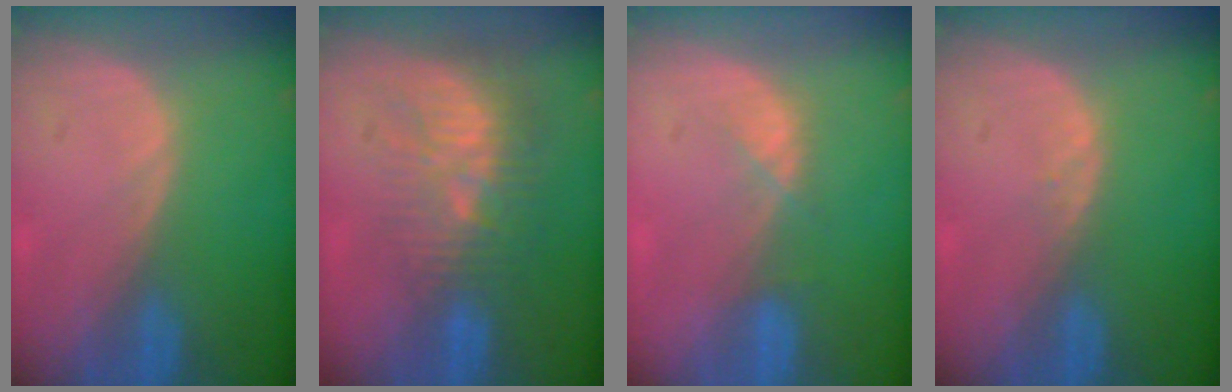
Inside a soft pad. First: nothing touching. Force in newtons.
{"total": 10.2, "press": 8.8, "slide": 5.0}
{"total": 2.3, "press": 2.2, "slide": 0.7}
{"total": 0.7, "press": 0.6, "slide": 0.2}